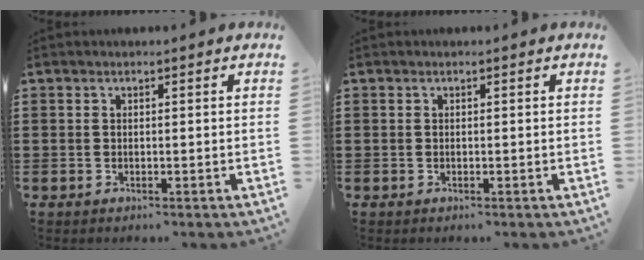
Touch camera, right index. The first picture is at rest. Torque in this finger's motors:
{"motor_torque": [1.01, 1.13, -0.01, 0.01]}